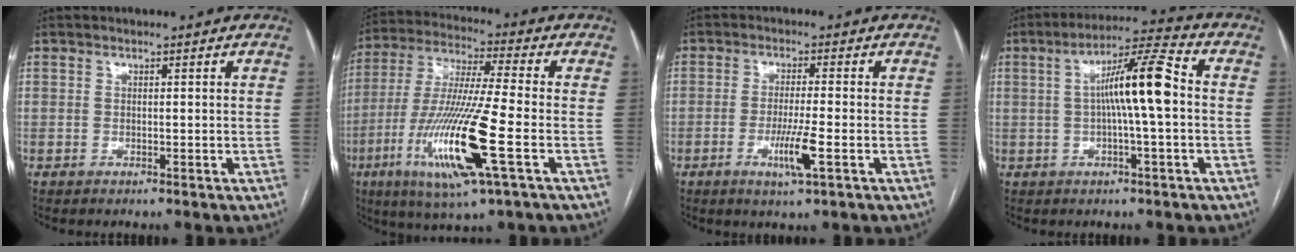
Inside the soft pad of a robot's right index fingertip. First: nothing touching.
{"total": 17.9, "force": [-5.9, 0.5, 16.9], "torque": [-0.355, -0.027, -0.111]}
{"total": 5.5, "force": [-2.0, -0.2, 5.1], "torque": [-0.100, -0.013, -0.037]}
{"total": 10.1, "force": [0.4, 0.7, 10.1], "torque": [-0.175, 0.025, 0.001]}